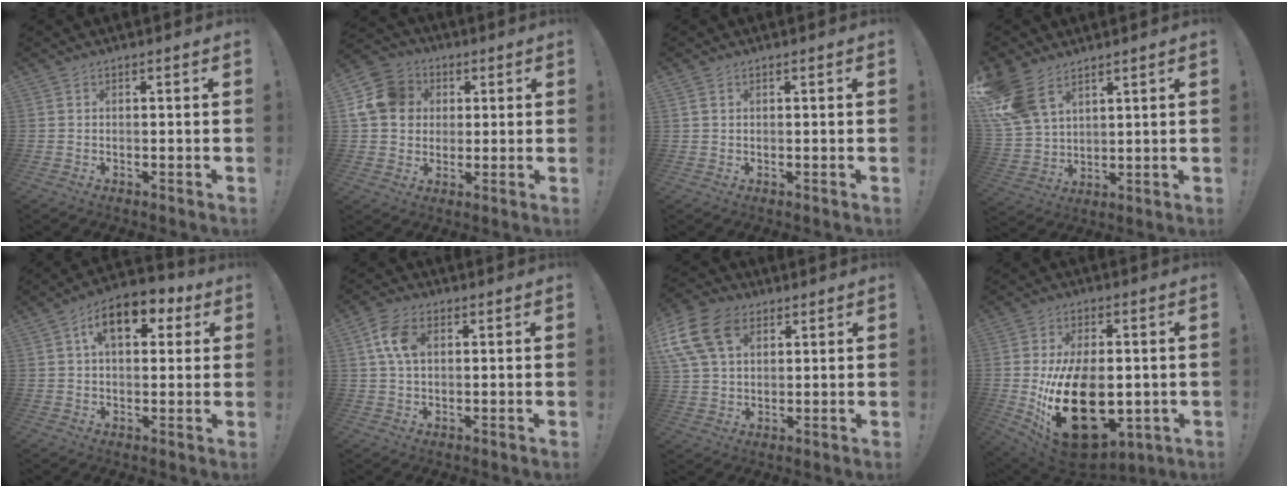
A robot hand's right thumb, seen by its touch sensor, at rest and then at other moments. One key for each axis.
{"total": 13.8, "fx": 2.7, "fy": 12.1, "fz": 6.0, "tx": -0.105, "ty": 0.008, "tz": 0.059}
{"total": 1.3, "fx": 0.8, "fy": 0.8, "fz": 0.6, "tx": -0.013, "ty": 0.001, "tz": 0.015}
{"total": 13.3, "fx": 8.3, "fy": 7.9, "fz": 6.9, "tx": -0.149, "ty": -0.037, "tz": 0.163}
{"total": 11.4, "fx": 4.4, "fy": 6.4, "fz": 8.4, "tx": -0.129, "ty": -0.003, "tz": 0.074}
{"total": 8.4, "fx": 2.2, "fy": 5.5, "fz": 6.0, "tx": -0.130, "ty": 0.011, "tz": 0.044}
{"total": 15.9, "fx": 6.5, "fy": 10.7, "fz": 9.8, "tx": -0.212, "ty": -0.028, "tz": 0.123}
{"total": 25.6, "fx": -4.1, "fy": 15.2, "fz": 20.2, "tx": -0.360, "ty": 0.004, "tz": -0.046}